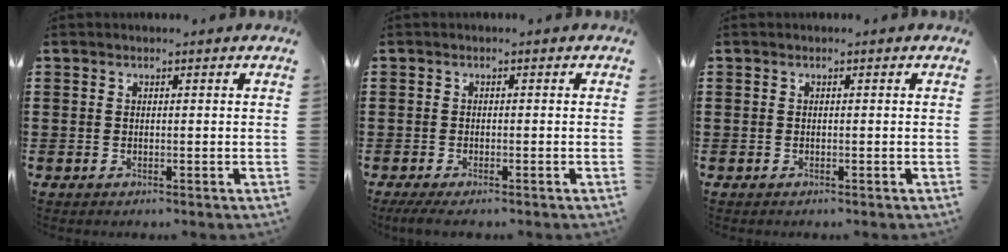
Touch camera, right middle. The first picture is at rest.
{"total": 1.2, "force": [-1.0, 0.1, 0.7], "torque": [-0.013, -0.003, -0.019]}
{"total": 0.0}